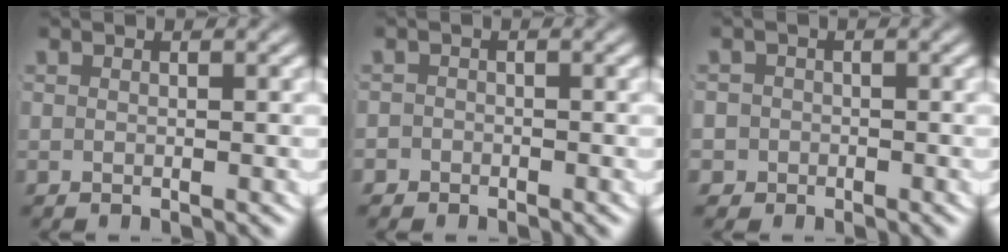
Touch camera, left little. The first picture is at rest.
{"total": 1.9, "force": [-1.2, 1.5, -0.3], "torque": [0.006, -0.008, -0.021]}
{"total": 4.2, "force": [-1.3, 4.0, 0.4], "torque": [-0.020, -0.010, -0.029]}